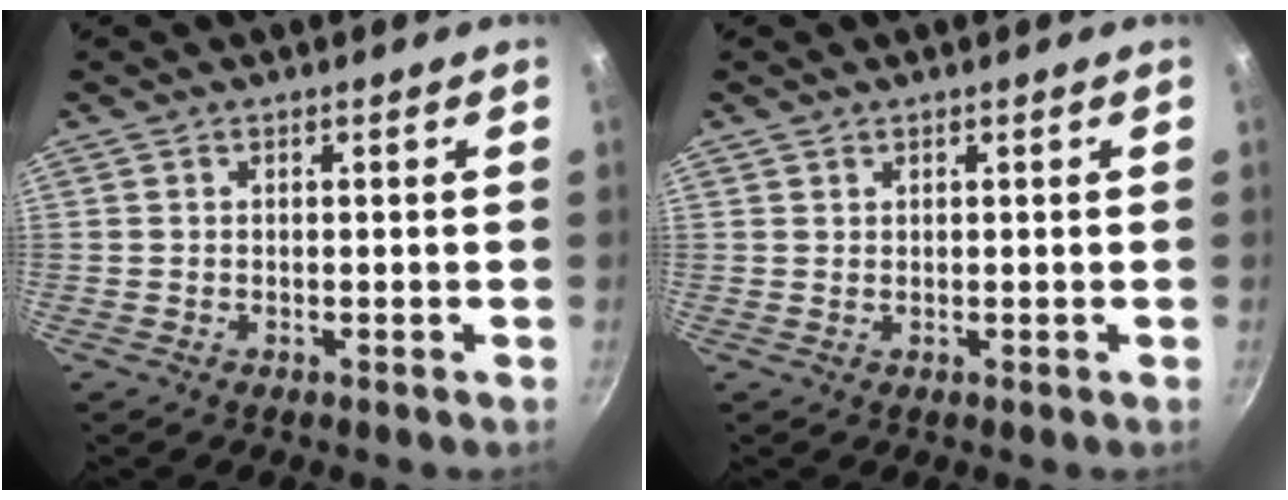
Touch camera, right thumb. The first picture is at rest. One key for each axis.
{"total": 0.7, "fx": 0.5, "fy": 0.5, "fz": 0.1, "tx": 0.002, "ty": -0.002, "tz": 0.007}